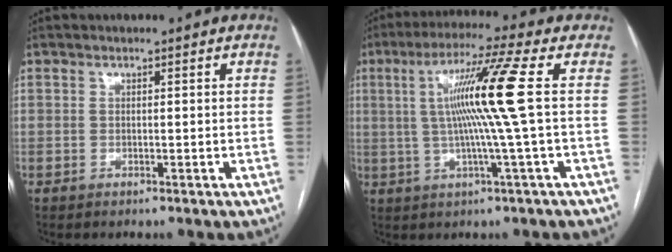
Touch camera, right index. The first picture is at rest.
{"total": 11.5, "force": [1.1, -2.5, 11.2], "torque": [-0.199, 0.008, 0.020]}